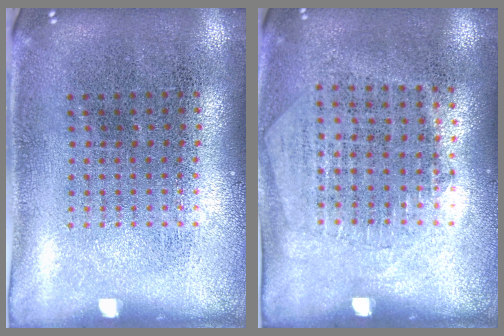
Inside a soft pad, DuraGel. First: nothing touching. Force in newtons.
{"total": 1.3, "press": 1.1, "slide": 0.6}